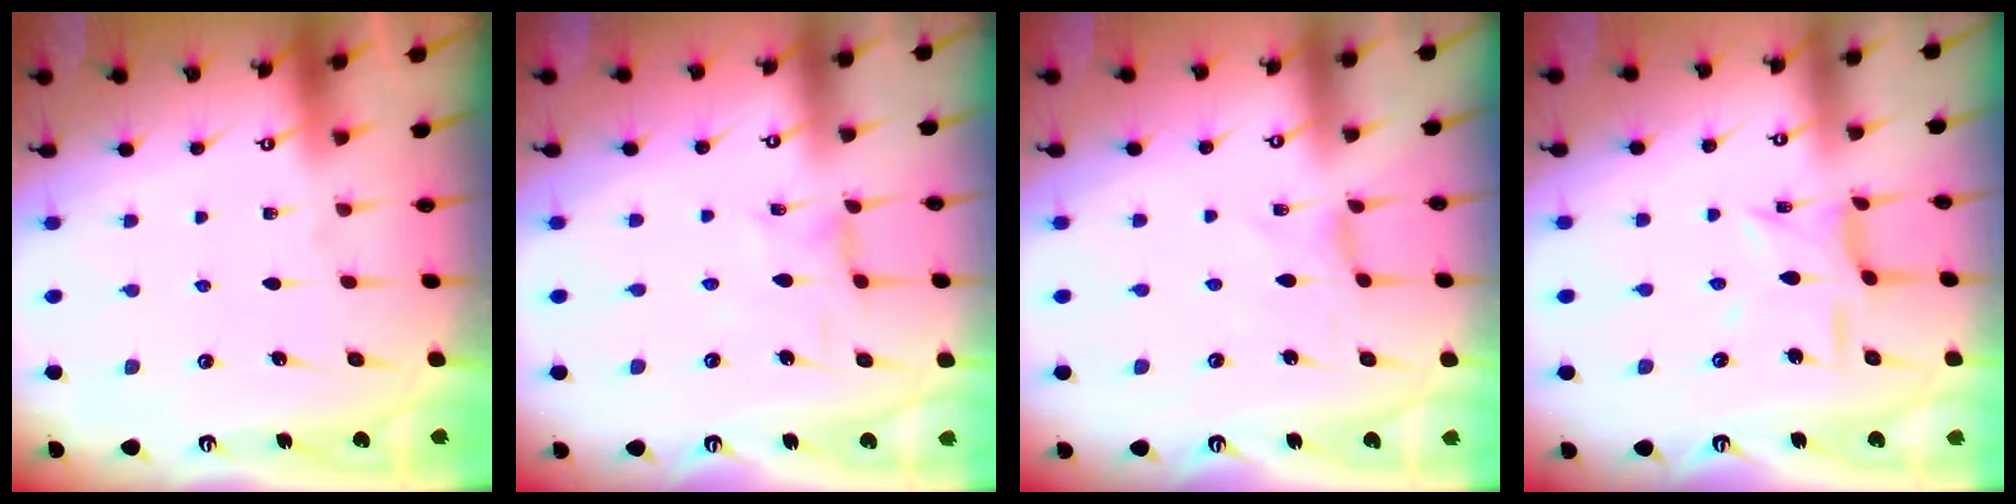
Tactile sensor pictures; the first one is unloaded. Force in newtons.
{"total": 1.9, "press": 1.9, "slide": 0.3}
{"total": 0.0}
{"total": 6.7, "press": 6.7, "slide": 0.3}